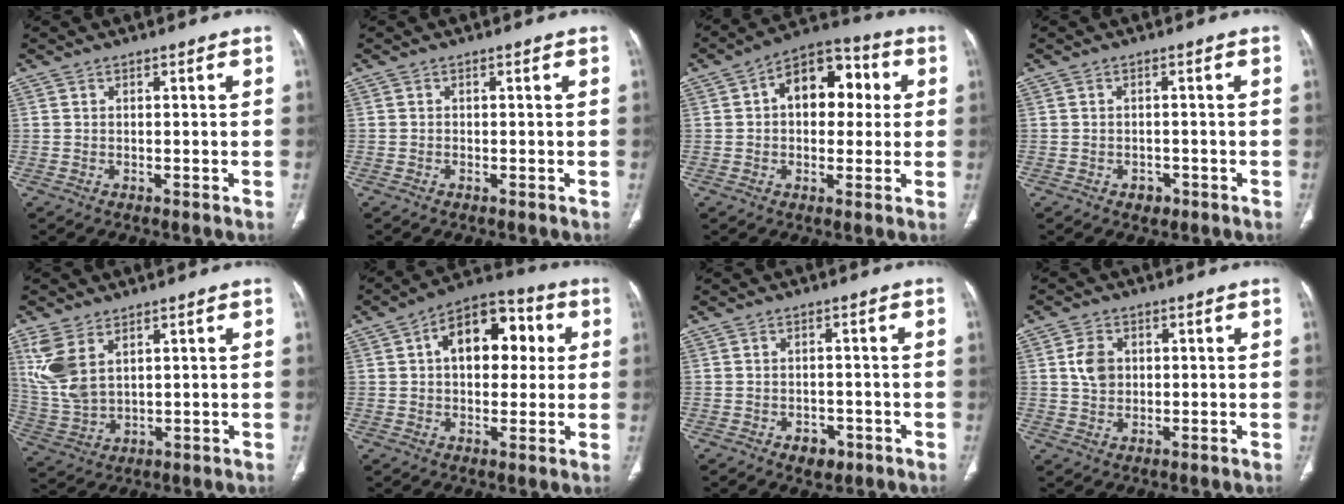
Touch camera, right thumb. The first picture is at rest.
{"total": 0.0}
{"total": 13.2, "force": [2.4, 8.6, 9.8], "torque": [-0.099, 0.028, 0.026]}
{"total": 2.0, "force": [-1.1, 1.5, 0.8], "torque": [-0.003, 0.005, -0.010]}
{"total": 9.7, "force": [4.3, 5.2, 6.9], "torque": [-0.157, -0.010, 0.103]}
{"total": 15.0, "force": [3.3, 9.3, 11.3], "torque": [-0.125, 0.022, 0.042]}
{"total": 3.4, "force": [-1.8, 2.4, 1.7], "torque": [-0.010, 0.007, -0.018]}
{"total": 4.8, "force": [0.9, 3.7, 2.9], "torque": [-0.044, -0.004, 0.016]}